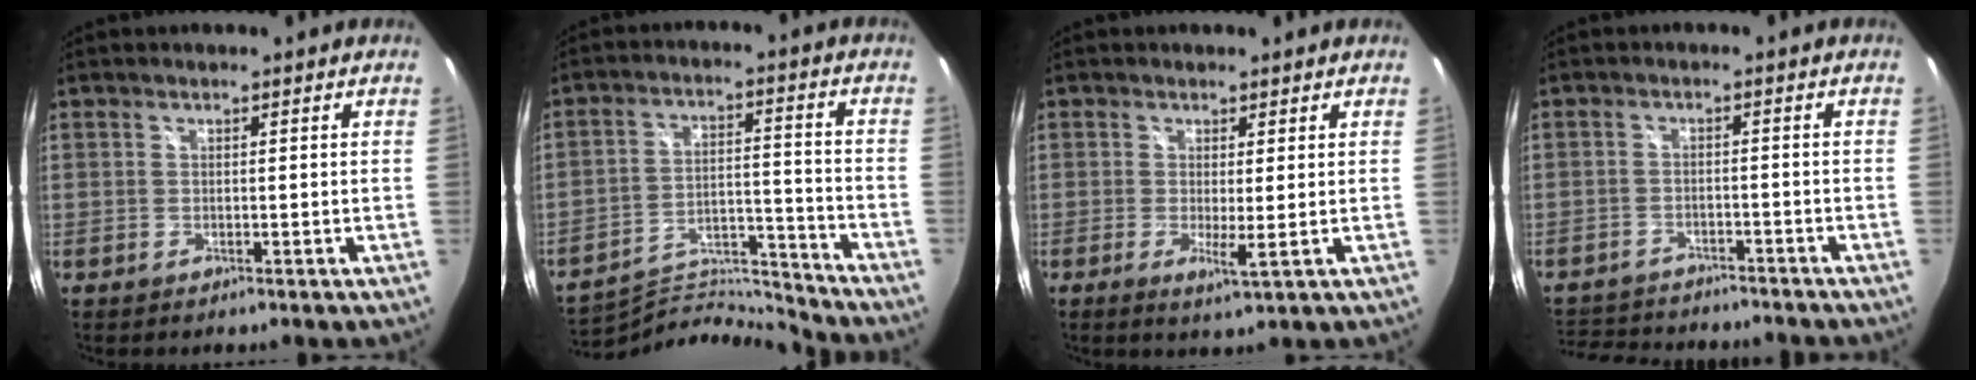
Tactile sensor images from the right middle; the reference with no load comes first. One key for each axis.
{"total": 14.3, "fx": -14.3, "fy": -0.1, "fz": 0.8, "tx": -0.029, "ty": 0.025, "tz": -0.237}
{"total": 2.9, "fx": -0.1, "fy": -0.1, "fz": 2.9, "tx": -0.052, "ty": -0.009, "tz": -0.002}
{"total": 12.9, "fx": -11.2, "fy": 4.5, "fz": 4.5, "tx": -0.112, "ty": -0.005, "tz": -0.166}